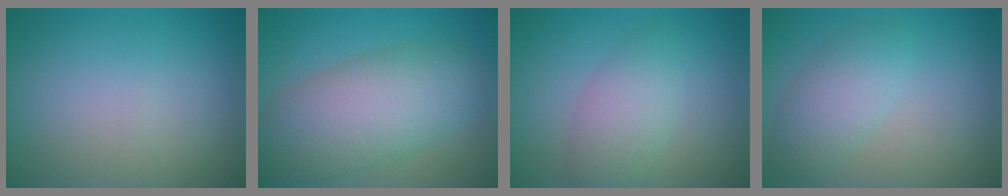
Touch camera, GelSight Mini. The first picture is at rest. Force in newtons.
{"total": 8.1, "press": 8.1, "slide": 0.6}
{"total": 3.3, "press": 3.3, "slide": 0.1}
{"total": 3.2, "press": 3.2, "slide": 0.1}